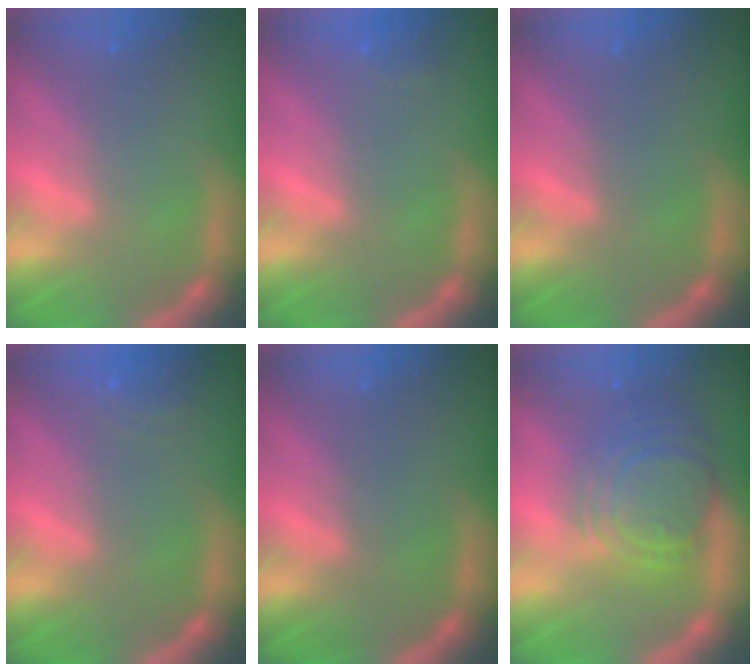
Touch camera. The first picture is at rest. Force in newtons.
{"total": 1.4}
{"total": 0.0}
{"total": 2.5}
{"total": 0.0}
{"total": 9.1}